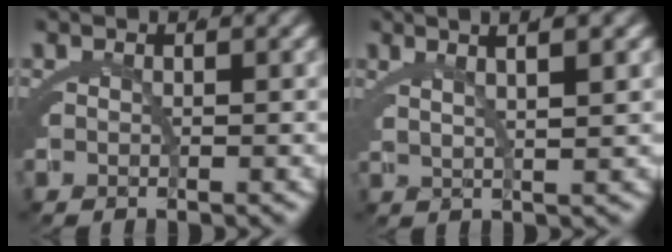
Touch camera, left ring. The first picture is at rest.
{"total": 5.6, "force": [3.6, 1.2, 4.0], "torque": [-0.047, 0.020, 0.053]}